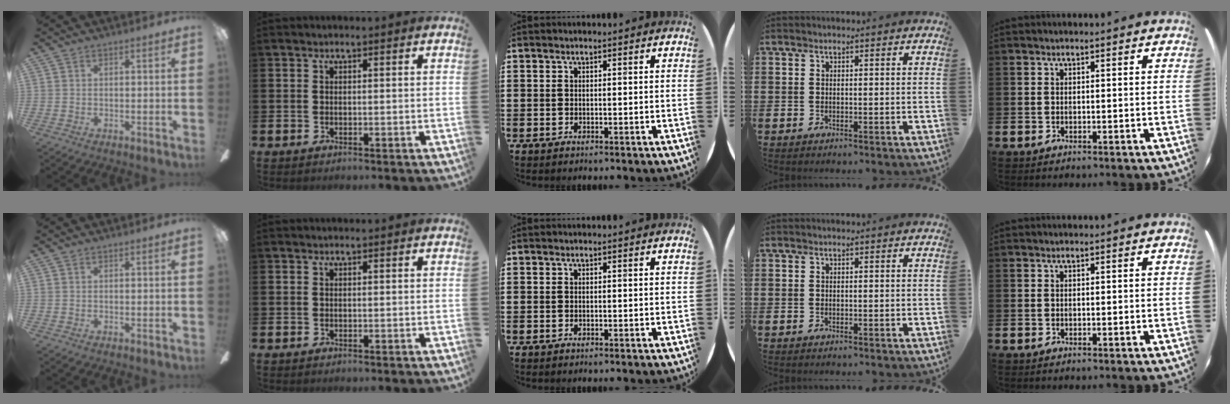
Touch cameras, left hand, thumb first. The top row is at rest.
{}